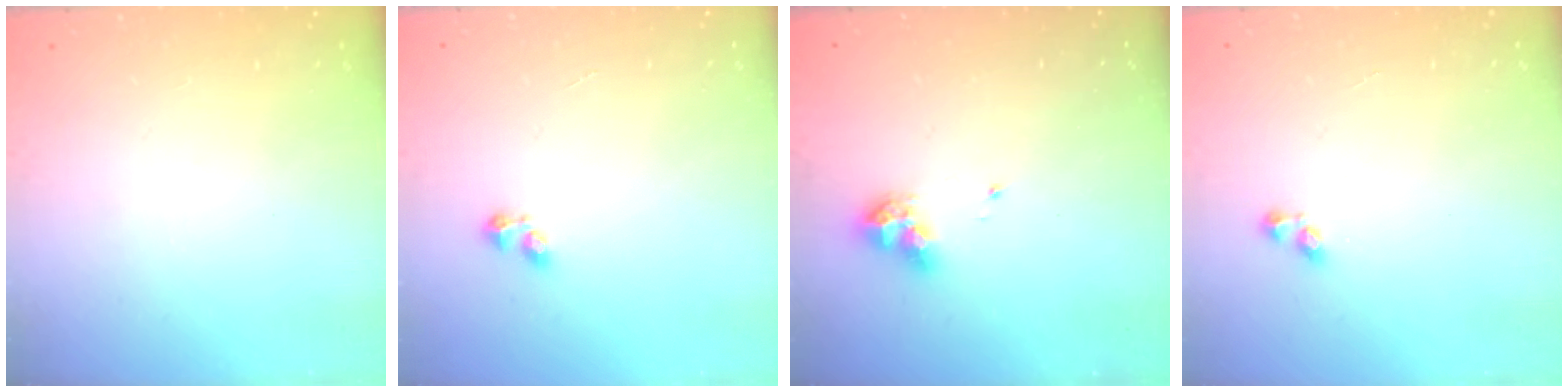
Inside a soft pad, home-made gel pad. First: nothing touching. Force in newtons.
{"total": 2.2, "press": 2.1, "slide": 0.6}
{"total": 8.5, "press": 8.4, "slide": 0.9}
{"total": 2.9, "press": 2.6, "slide": 1.3}